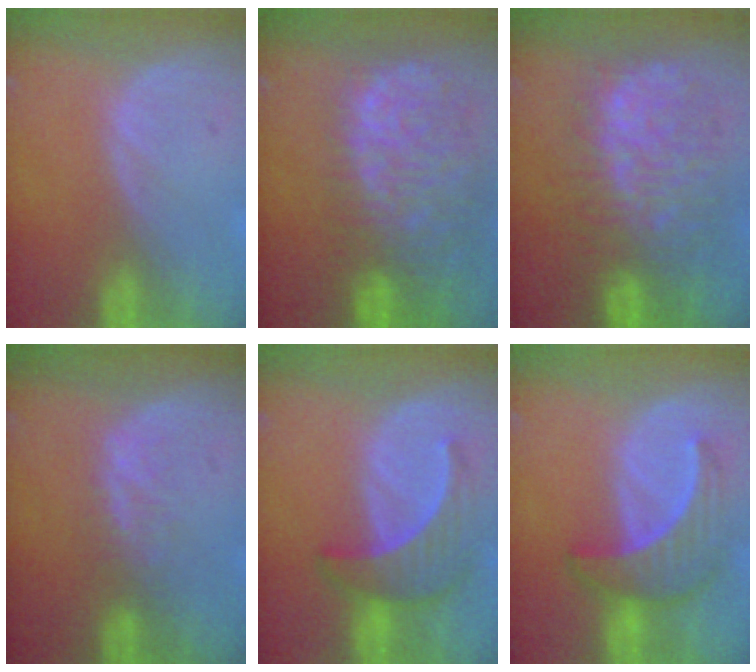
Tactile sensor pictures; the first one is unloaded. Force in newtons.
{"total": 13.3, "press": 11.1, "slide": 7.4}
{"total": 11.6, "press": 11.6, "slide": 1.3}
{"total": 2.3, "press": 2.3, "slide": 0.5}
{"total": 6.3, "press": 6.1, "slide": 1.6}
{"total": 6.7, "press": 6.4, "slide": 1.9}